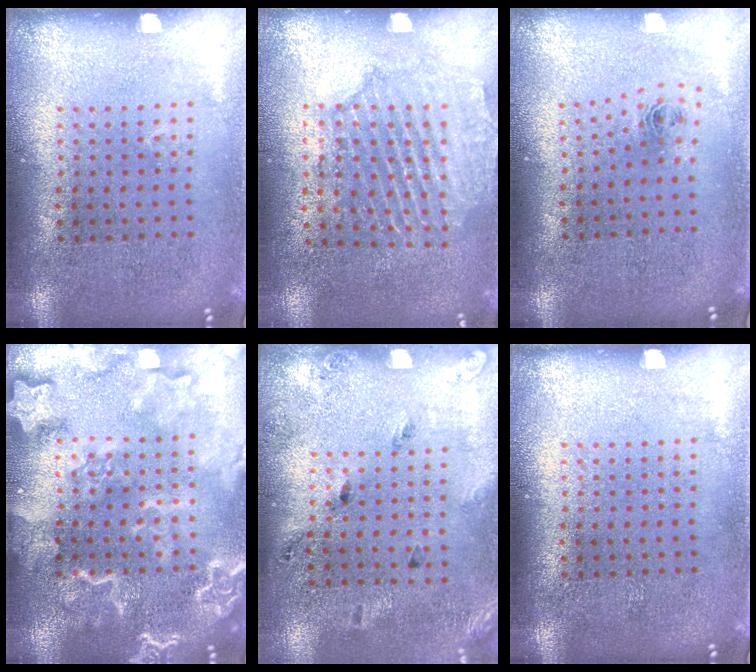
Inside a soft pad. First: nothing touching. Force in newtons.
{"total": 1.8, "press": 1.8, "slide": 0.3}
{"total": 0.9, "press": 0.4, "slide": 0.8}
{"total": 4.7, "press": 4.7, "slide": 0.6}
{"total": 1.8, "press": 1.1, "slide": 1.5}
{"total": 0.0}